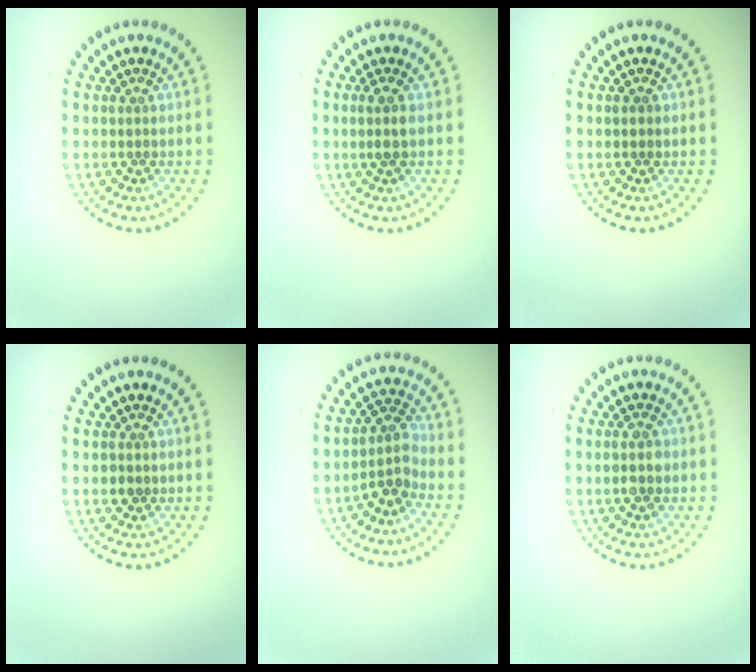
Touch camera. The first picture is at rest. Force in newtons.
{"total": 1.5, "press": 1.3, "slide": 0.8}
{"total": 0.7, "press": 0.6, "slide": 0.1}
{"total": 1.3, "press": 1.2, "slide": 0.4}
{"total": 2.7, "press": 2.1, "slide": 1.6}
{"total": 1.7, "press": 1.6, "slide": 0.2}